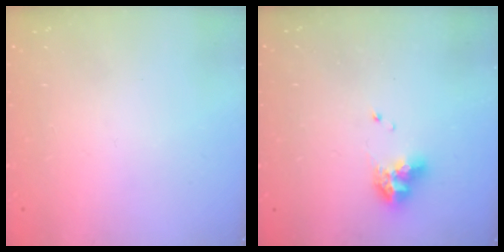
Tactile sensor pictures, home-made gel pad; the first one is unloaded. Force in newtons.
{"total": 8.2, "press": 8.1, "slide": 1.2}